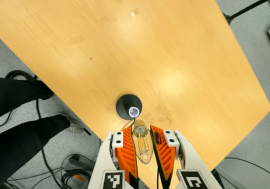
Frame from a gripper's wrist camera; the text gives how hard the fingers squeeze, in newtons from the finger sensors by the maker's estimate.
{"total": 20.4, "left": 21.9, "right": 19.0}